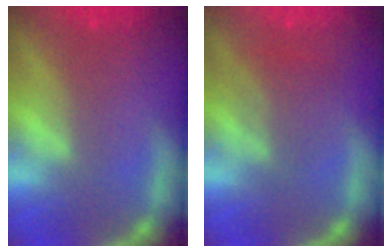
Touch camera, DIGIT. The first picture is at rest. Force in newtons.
{"total": 3.0}